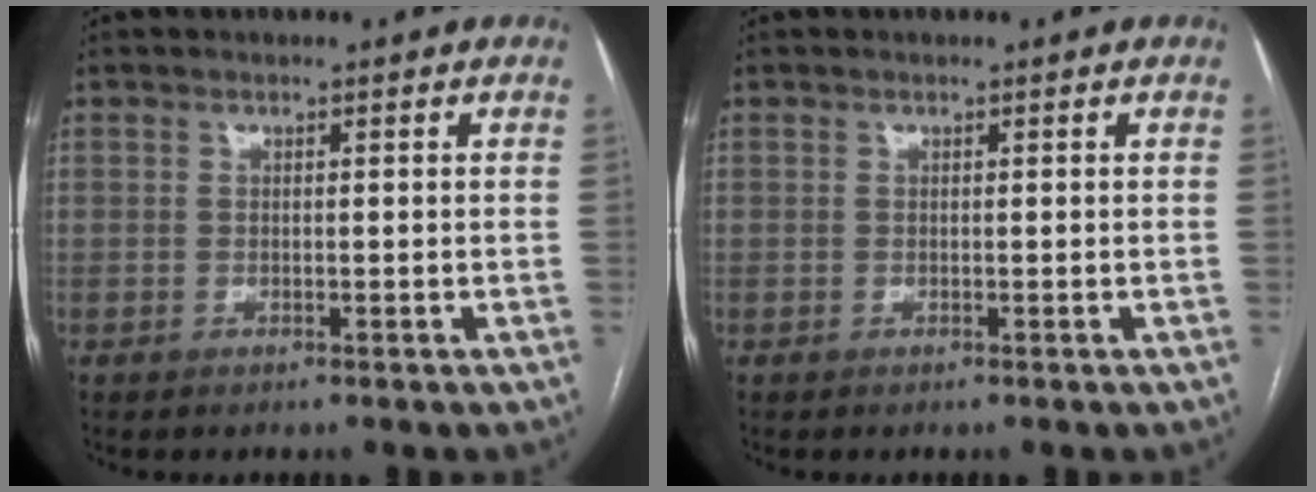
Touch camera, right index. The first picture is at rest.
{"total": 0.0}